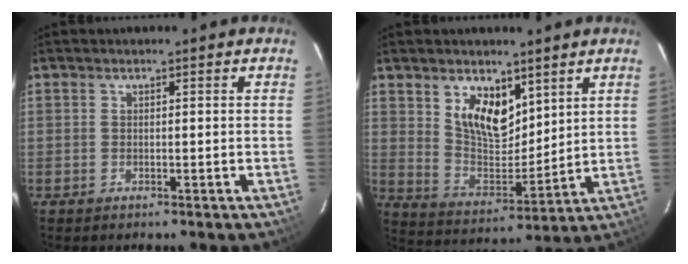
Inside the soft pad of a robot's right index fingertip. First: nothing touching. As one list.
[{"total": 11.3, "force": [6.1, 6.1, 7.3], "torque": [-0.127, -0.001, 0.127]}]